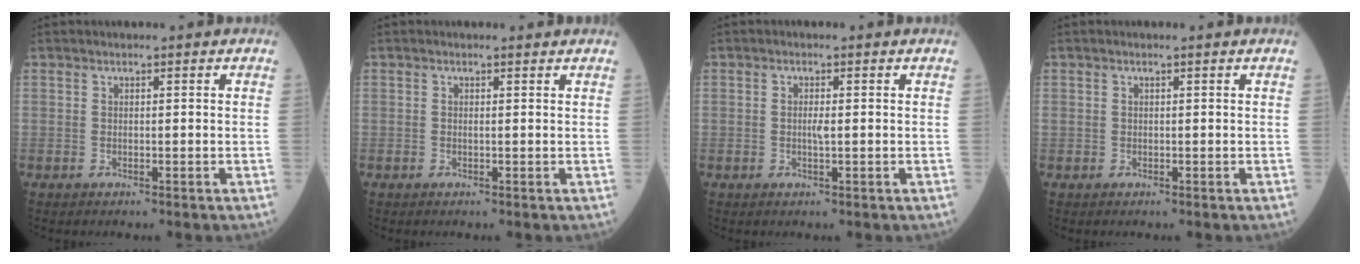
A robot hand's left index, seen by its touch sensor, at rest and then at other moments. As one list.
[{"total": 0.8, "force": [0.8, 0.1, 0.2], "torque": [-0.013, 0.001, 0.008]}, {"total": 1.3, "force": [0.0, 0.1, 1.3], "torque": [-0.028, 0.000, 0.004]}, {"total": 0.0}]